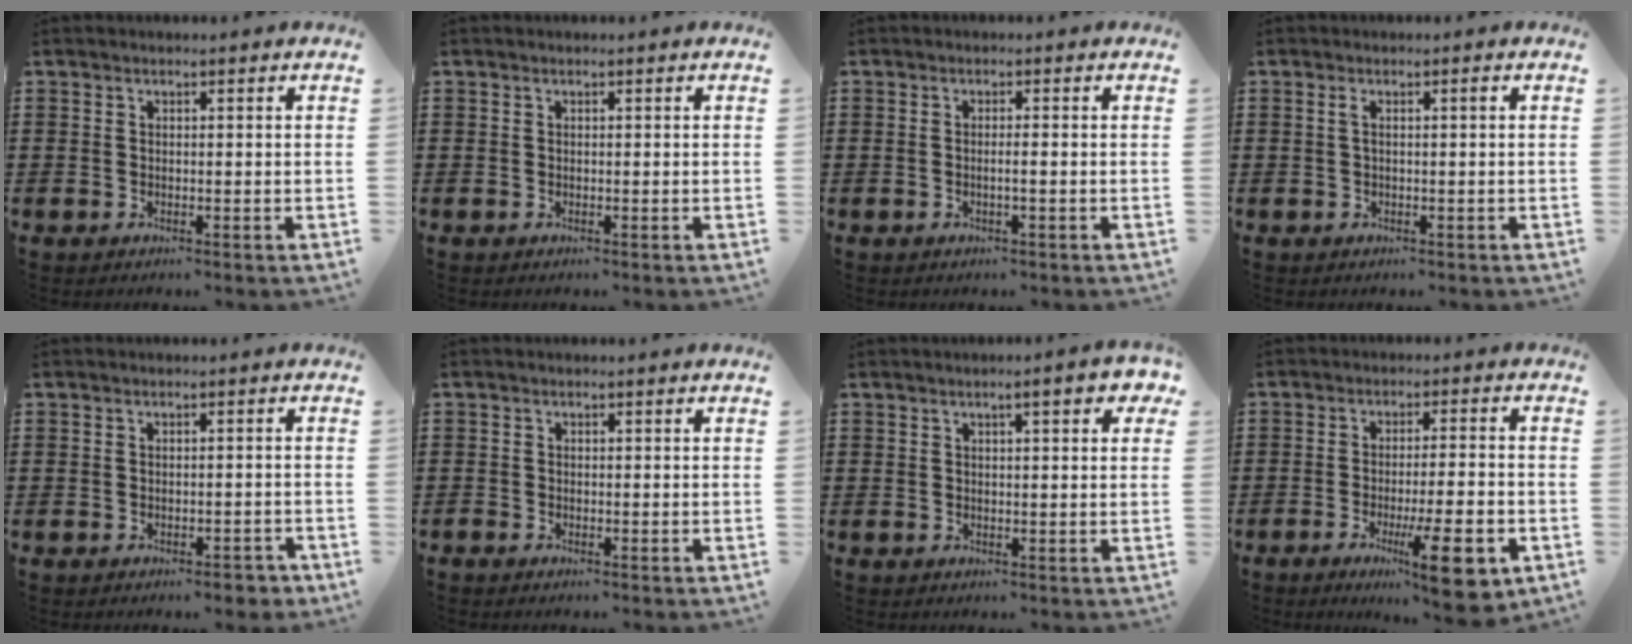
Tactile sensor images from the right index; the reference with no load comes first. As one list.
[{"total": 0.0}, {"total": 1.3, "force": [-0.5, -0.2, 1.2], "torque": [-0.021, -0.005, -0.010]}, {"total": 1.2, "force": [0.0, 0.0, 1.2], "torque": [-0.022, -0.001, -0.001]}, {"total": 1.6, "force": [-1.3, 0.4, 1.0], "torque": [-0.018, 0.000, -0.024]}, {"total": 0.6, "force": [-0.5, 0.3, 0.0], "torque": [0.000, 0.001, -0.012]}, {"total": 3.7, "force": [1.7, 0.6, 3.2], "torque": [-0.048, 0.000, 0.024]}, {"total": 10.2, "force": [-4.9, 1.6, 8.8], "torque": [-0.143, -0.003, -0.080]}]